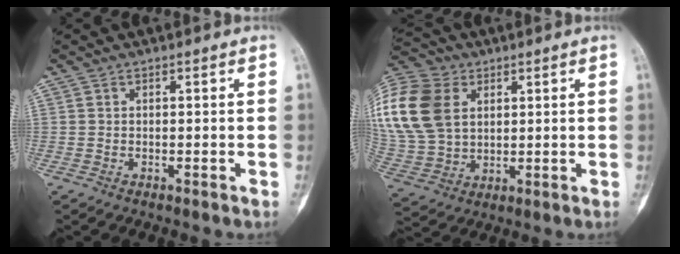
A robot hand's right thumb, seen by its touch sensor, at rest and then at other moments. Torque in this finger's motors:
{"motor_torque": [-0.53, 1.86, 1.95, 0.33, 0.37]}